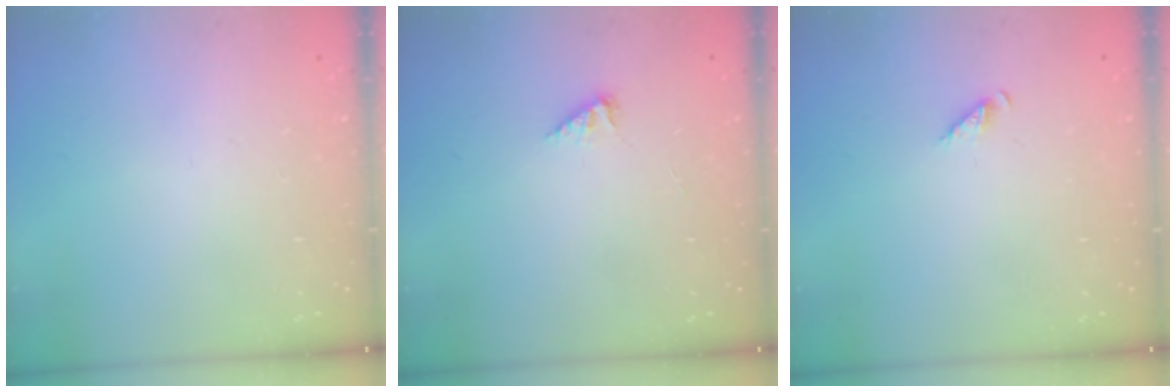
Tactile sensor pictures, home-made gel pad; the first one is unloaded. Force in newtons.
{"total": 2.2, "press": 2.2, "slide": 0.2}
{"total": 2.0, "press": 1.9, "slide": 0.3}